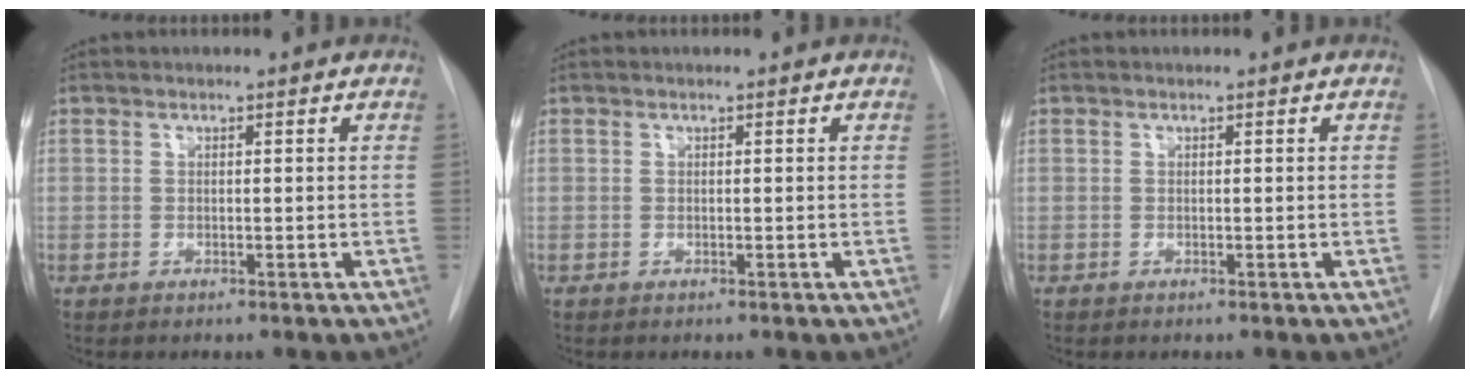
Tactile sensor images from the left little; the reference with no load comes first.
{"total": 0.0}
{"total": 0.0}